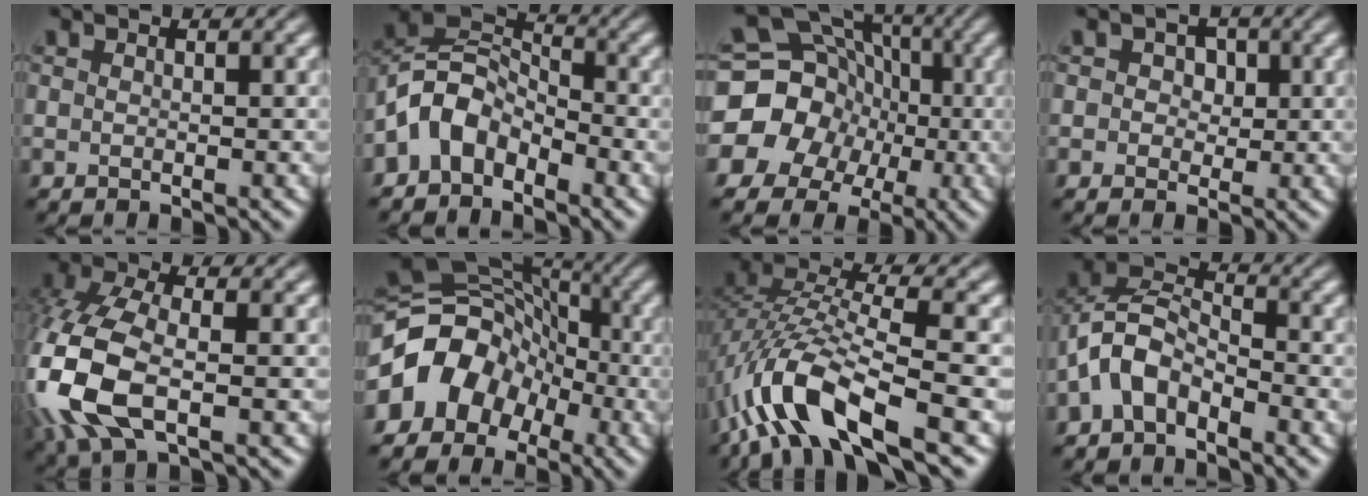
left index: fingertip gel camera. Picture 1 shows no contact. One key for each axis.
{"total": 5.1, "fx": -3.1, "fy": 3.2, "fz": 2.5, "tx": -0.047, "ty": 0.009, "tz": -0.066}
{"total": 14.0, "fx": -2.0, "fy": 13.3, "fz": 3.5, "tx": -0.091, "ty": 0.014, "tz": -0.055}
{"total": 1.9, "fx": 0.6, "fy": 1.6, "fz": 0.8, "tx": -0.001, "ty": 0.004, "tz": -0.001}
{"total": 9.1, "fx": -2.8, "fy": 4.5, "fz": 7.4, "tx": -0.197, "ty": -0.003, "tz": -0.059}
{"total": 7.4, "fx": -3.2, "fy": 5.9, "fz": 3.0, "tx": -0.040, "ty": 0.012, "tz": -0.065}
{"total": 9.5, "fx": -5.1, "fy": 2.8, "fz": 7.5, "tx": -0.159, "ty": 0.010, "tz": -0.097}
{"total": 4.5, "fx": -2.7, "fy": 2.4, "fz": 2.7, "tx": -0.055, "ty": 0.014, "tz": -0.056}